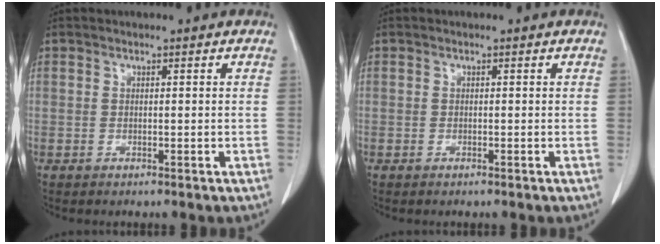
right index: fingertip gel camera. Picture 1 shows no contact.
{"total": 0.0}